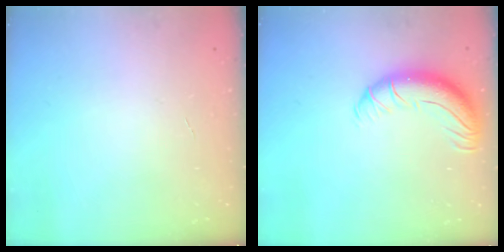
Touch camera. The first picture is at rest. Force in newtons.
{"total": 11.5, "press": 11.4, "slide": 1.7}